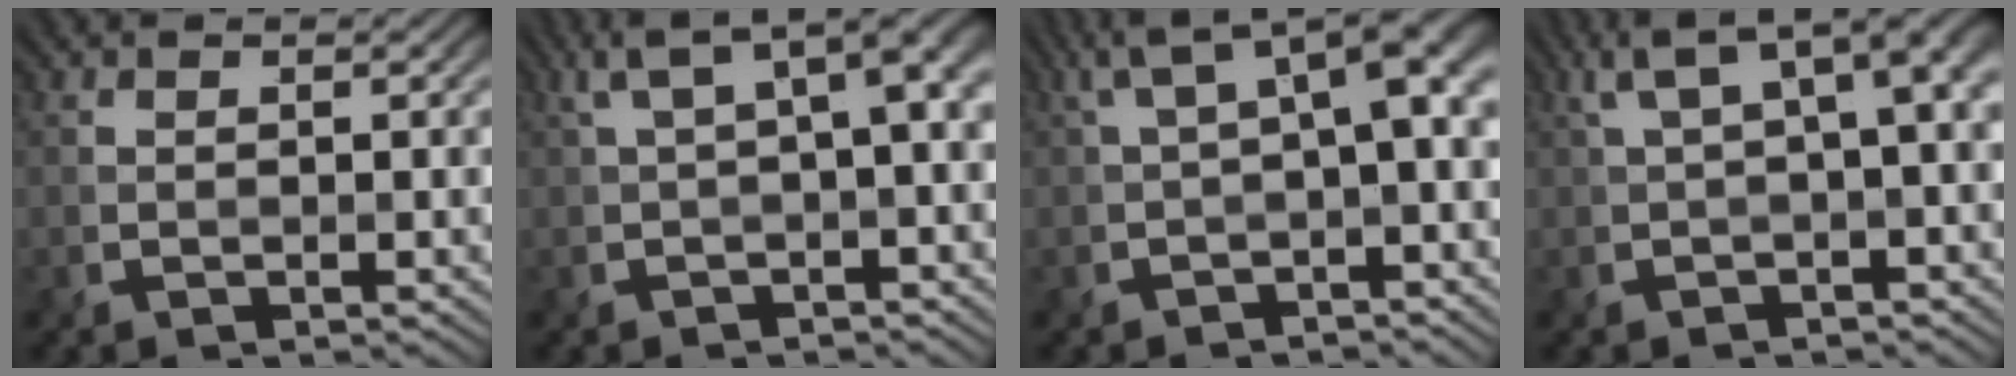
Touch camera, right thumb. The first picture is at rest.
{"total": 5.6, "force": [1.4, 1.5, 5.3], "torque": [-0.083, 0.020, 0.023]}
{"total": 6.5, "force": [0.8, 1.9, 6.2], "torque": [-0.099, 0.015, 0.013]}
{"total": 6.4, "force": [1.7, 1.9, 5.9], "torque": [-0.088, 0.026, 0.030]}